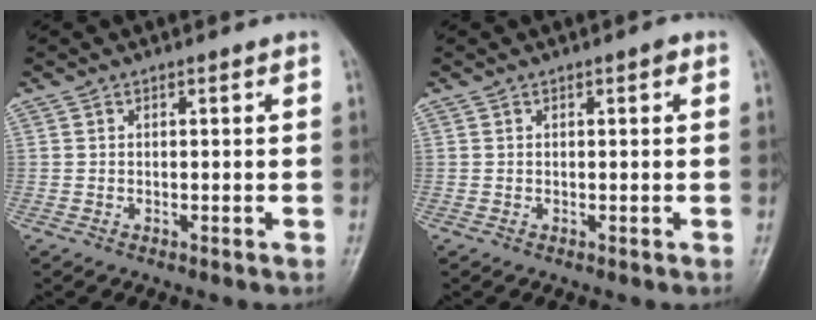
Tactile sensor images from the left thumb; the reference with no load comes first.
{"total": 1.0, "force": [0.4, 0.4, 0.8], "torque": [-0.011, 0.002, 0.002]}